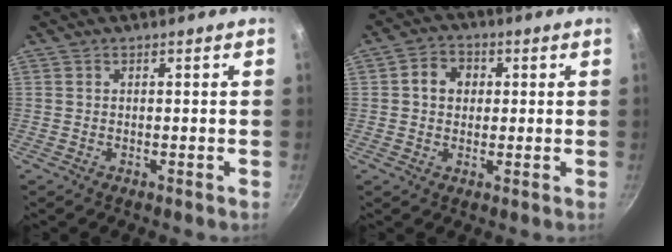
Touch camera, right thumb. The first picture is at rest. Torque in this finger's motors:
{"motor_torque": [-0.16, 0.27, 0.16, -0.03, 0.04]}